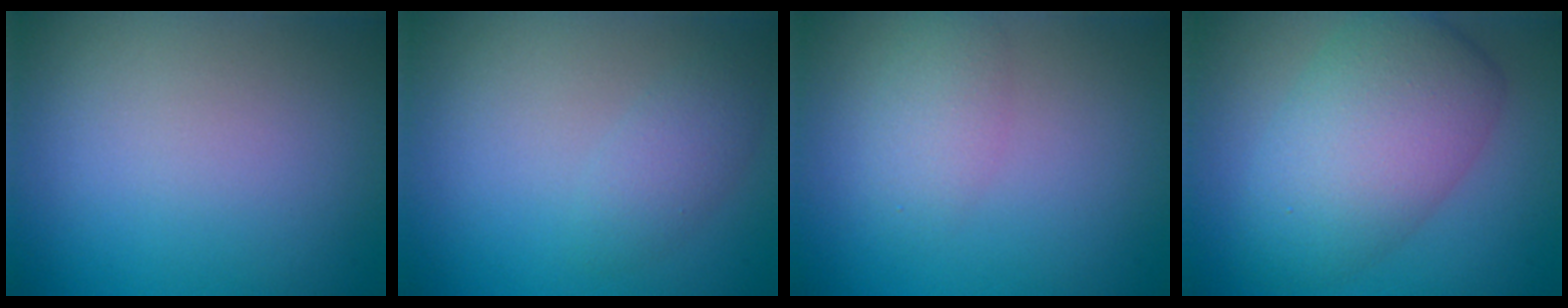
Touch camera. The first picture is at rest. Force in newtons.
{"total": 2.0, "press": 2.0, "slide": 0.2}
{"total": 2.1, "press": 2.1, "slide": 0.0}
{"total": 7.7, "press": 7.7, "slide": 0.4}